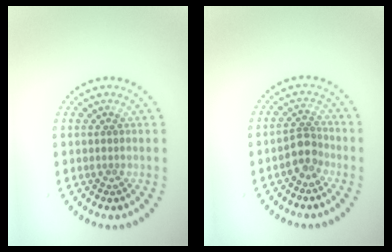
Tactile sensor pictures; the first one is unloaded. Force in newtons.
{"total": 2.2, "press": 1.8, "slide": 1.2}